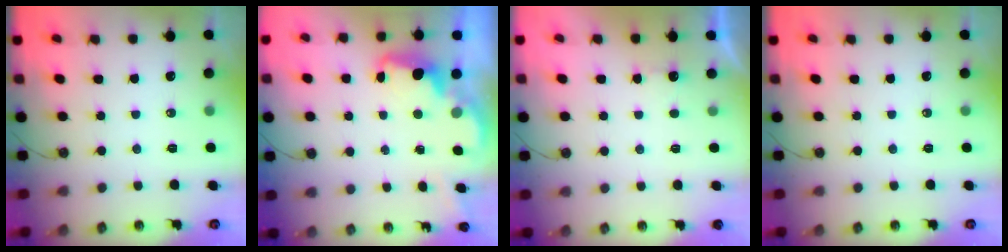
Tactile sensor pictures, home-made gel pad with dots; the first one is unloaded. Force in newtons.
{"total": 2.5, "press": 2.4, "slide": 0.5}
{"total": 1.0, "press": 0.7, "slide": 0.6}
{"total": 0.0}